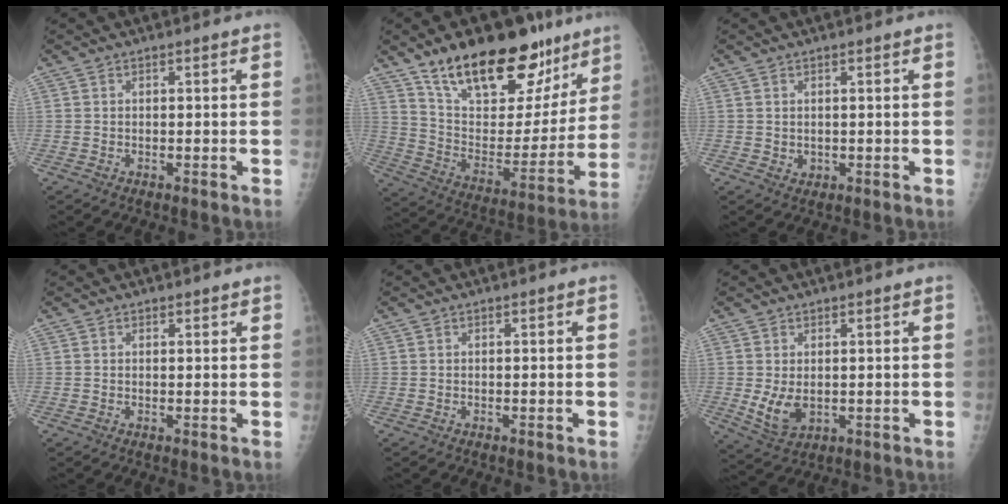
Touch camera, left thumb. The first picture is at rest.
{"total": 28.2, "force": [18.8, 12.8, 16.7], "torque": [-0.216, -0.064, 0.303]}
{"total": 1.4, "force": [0.4, 1.2, 0.5], "torque": [-0.002, -0.004, 0.009]}
{"total": 0.7, "force": [0.6, 0.4, 0.1], "torque": [0.002, -0.006, 0.007]}
{"total": 0.0}
{"total": 5.3, "force": [0.2, 3.7, 3.9], "torque": [-0.065, -0.016, 0.020]}